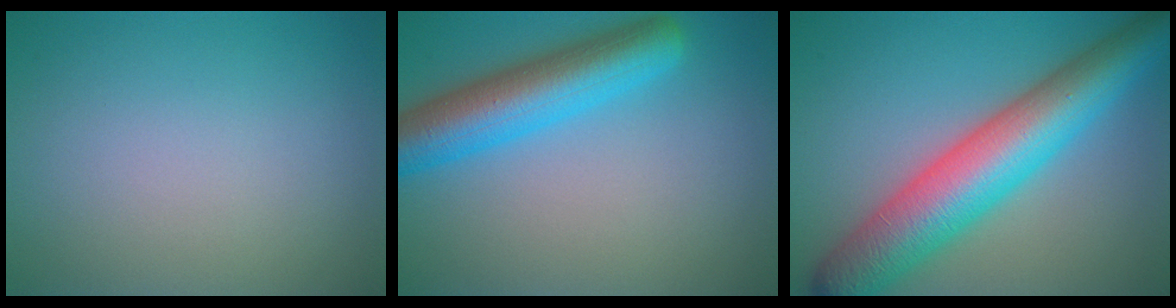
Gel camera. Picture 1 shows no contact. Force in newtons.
{"total": 7.1, "press": 7.1, "slide": 0.3}
{"total": 10.5, "press": 10.5, "slide": 0.2}